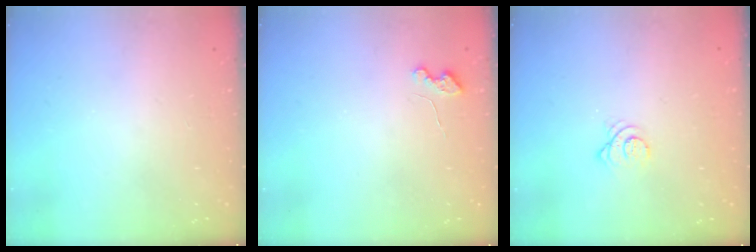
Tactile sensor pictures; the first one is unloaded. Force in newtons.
{"total": 3.6, "press": 3.5, "slide": 0.4}
{"total": 3.3, "press": 3.3, "slide": 0.2}